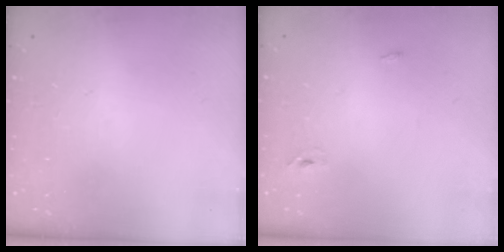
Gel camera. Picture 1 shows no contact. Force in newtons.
{"total": 2.3, "press": 2.1, "slide": 1.0}